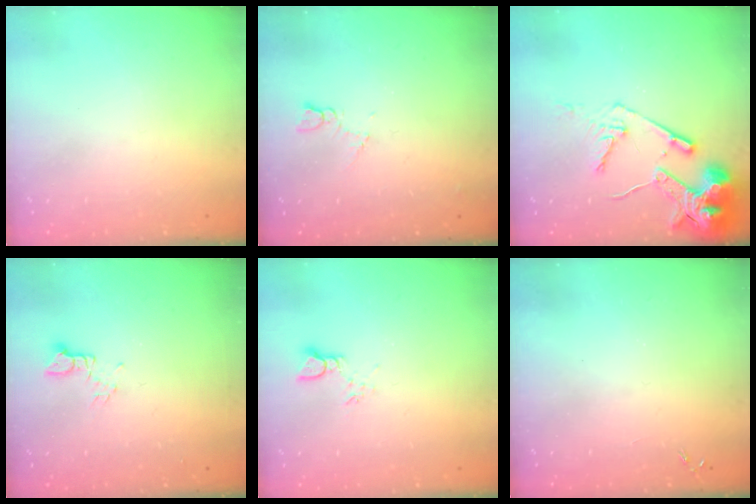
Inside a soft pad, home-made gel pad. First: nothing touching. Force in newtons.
{"total": 4.2, "press": 4.1, "slide": 0.7}
{"total": 15.5, "press": 15.4, "slide": 1.8}
{"total": 2.1, "press": 2.1, "slide": 0.3}
{"total": 2.2, "press": 2.2, "slide": 0.1}
{"total": 0.0}